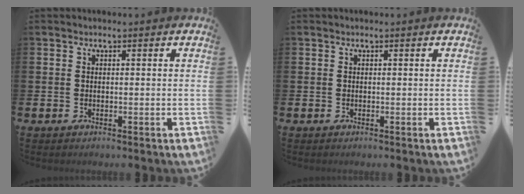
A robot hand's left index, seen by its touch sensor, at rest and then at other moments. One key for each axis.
{"total": 0.0}